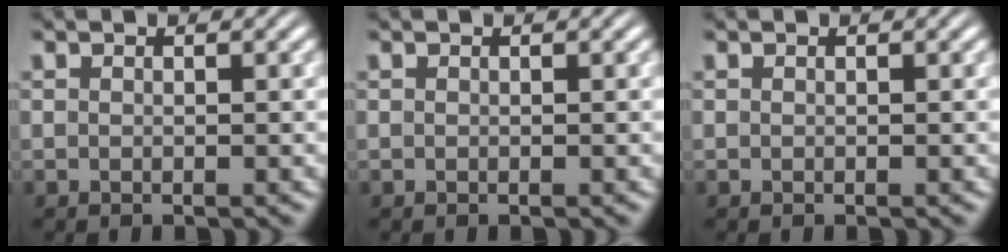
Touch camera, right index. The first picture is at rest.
{"total": 0.0}
{"total": 0.0}